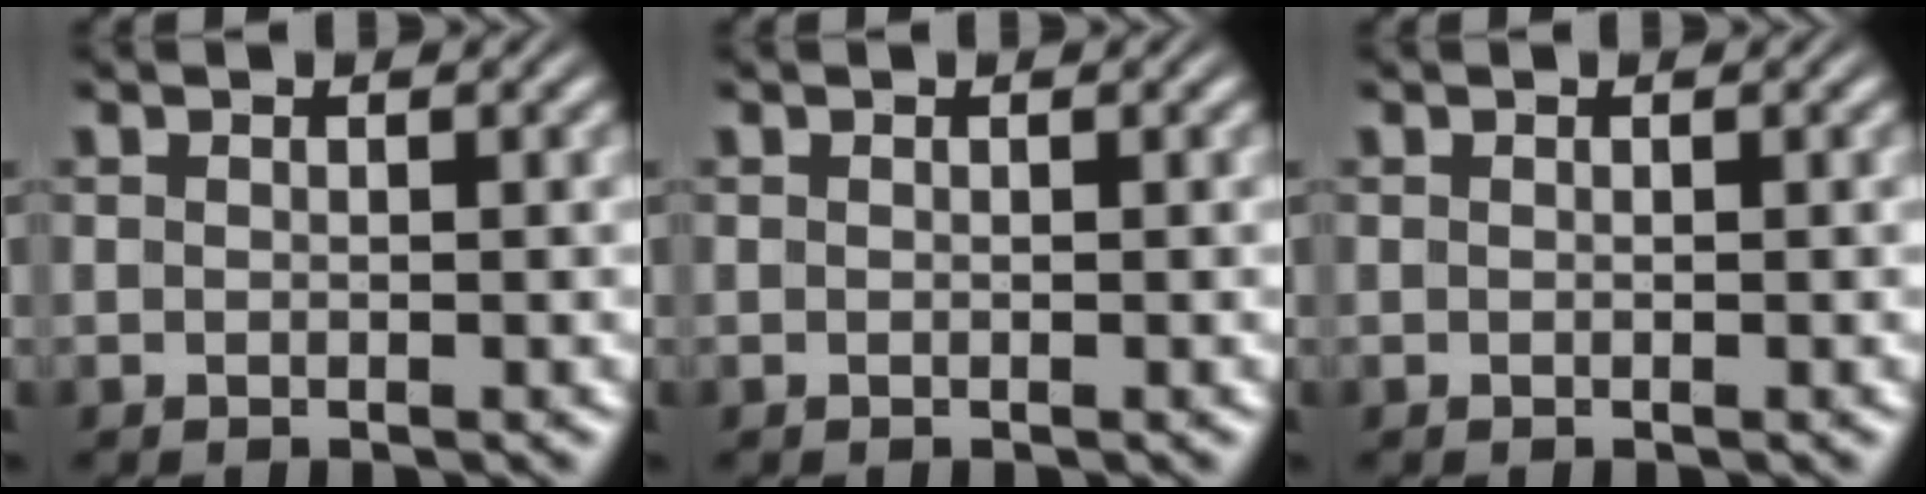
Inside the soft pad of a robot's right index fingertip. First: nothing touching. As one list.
[{"total": 0.0}, {"total": 0.0}]